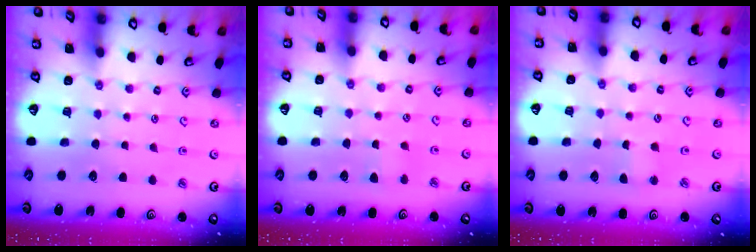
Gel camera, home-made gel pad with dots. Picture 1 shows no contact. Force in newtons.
{"total": 3.2, "press": 3.2, "slide": 0.6}
{"total": 2.2, "press": 2.2, "slide": 0.2}